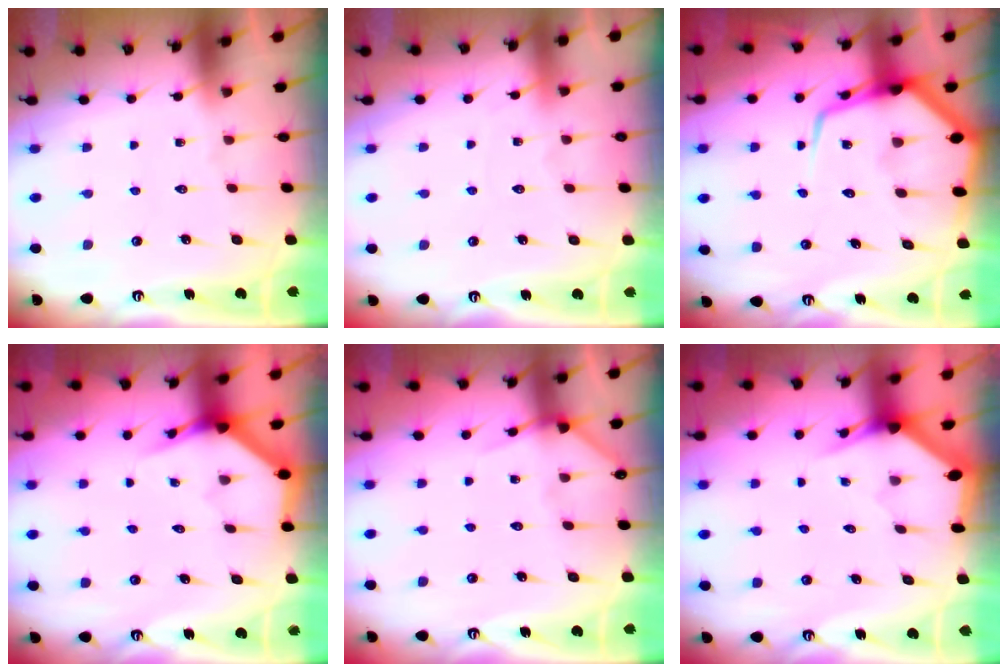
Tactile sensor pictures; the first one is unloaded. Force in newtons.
{"total": 2.9, "press": 2.9, "slide": 0.4}
{"total": 12.4, "press": 12.3, "slide": 1.3}
{"total": 3.8, "press": 3.8, "slide": 0.2}
{"total": 5.1, "press": 5.1, "slide": 0.4}
{"total": 3.0, "press": 3.0, "slide": 0.1}